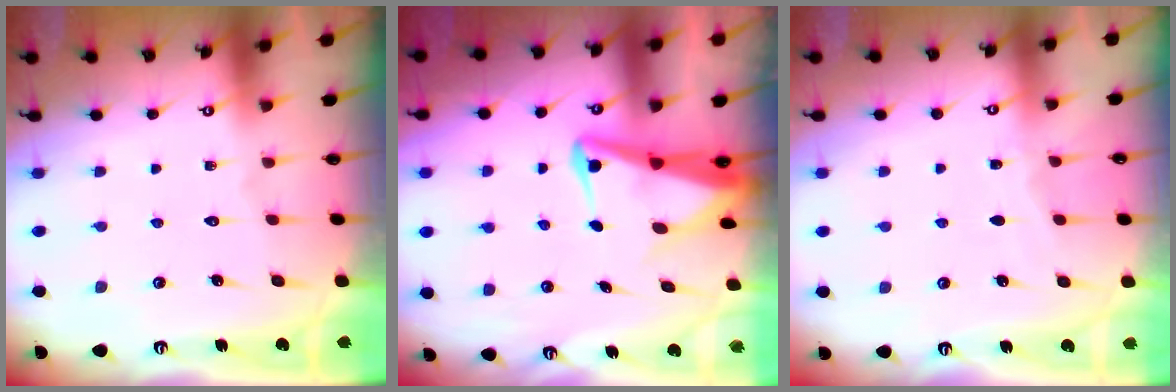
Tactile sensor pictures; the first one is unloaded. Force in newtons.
{"total": 4.8, "press": 4.7, "slide": 0.6}
{"total": 2.6, "press": 2.6, "slide": 0.4}